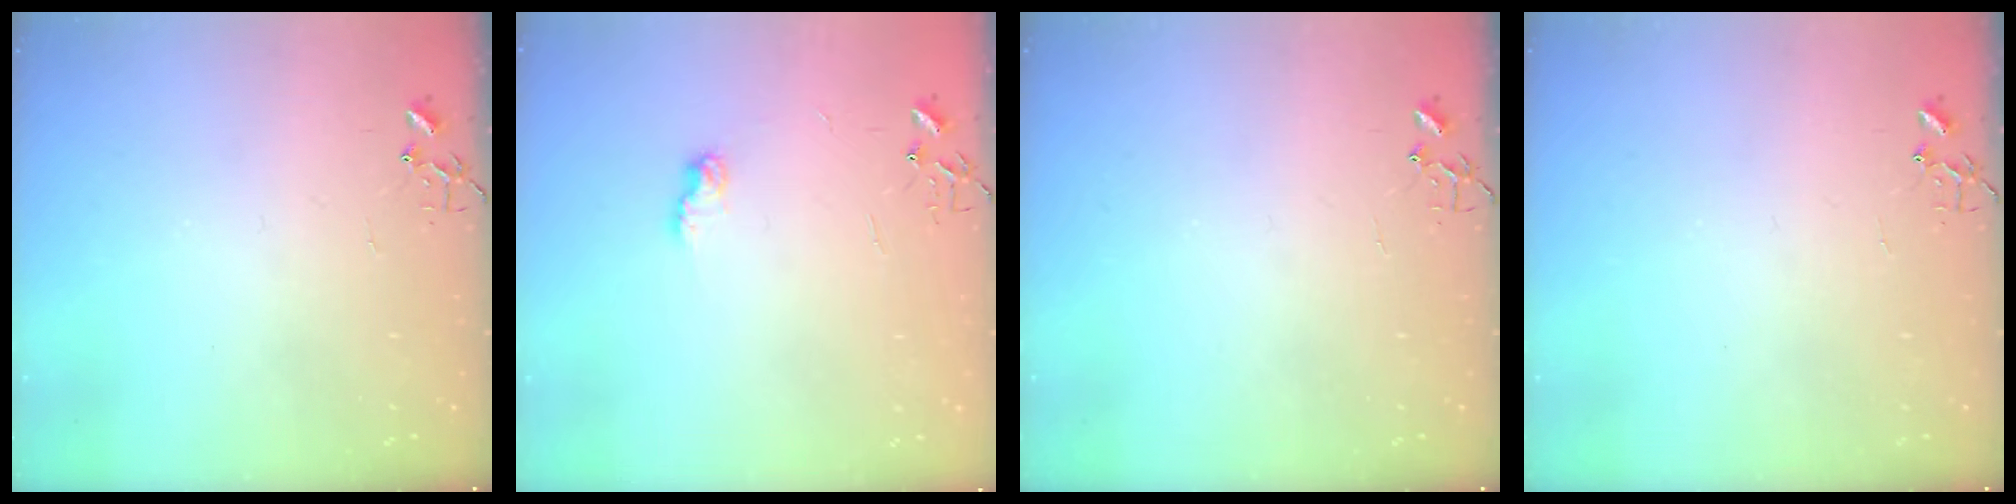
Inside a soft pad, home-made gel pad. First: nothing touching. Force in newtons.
{"total": 6.3, "press": 6.3, "slide": 0.1}
{"total": 0.0}
{"total": 0.0}